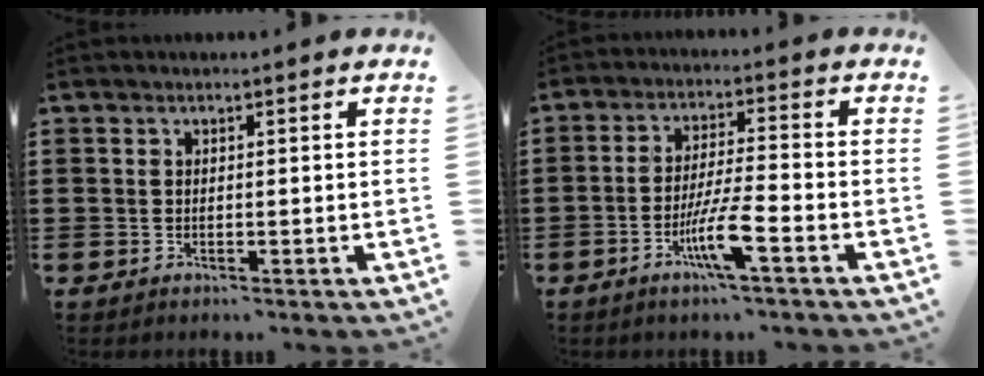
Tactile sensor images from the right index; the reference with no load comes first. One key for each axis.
{"total": 7.1, "fx": -3.5, "fy": 0.3, "fz": 6.2, "tx": -0.127, "ty": -0.014, "tz": -0.067}